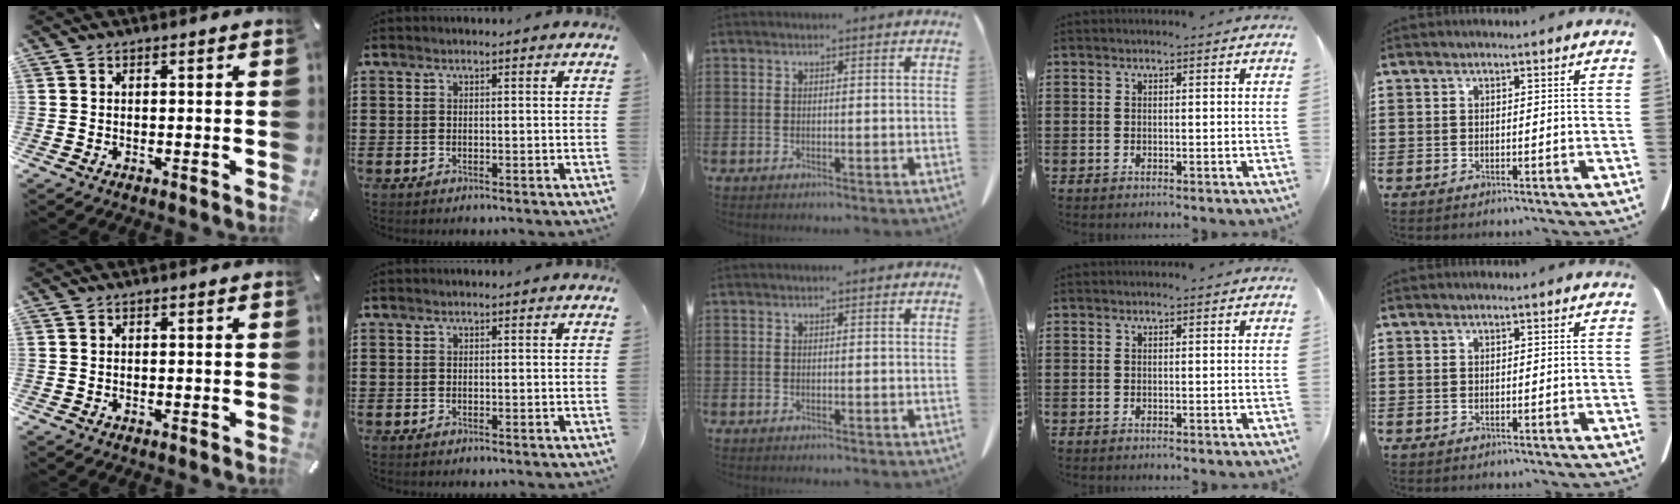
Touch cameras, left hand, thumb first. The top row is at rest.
{}